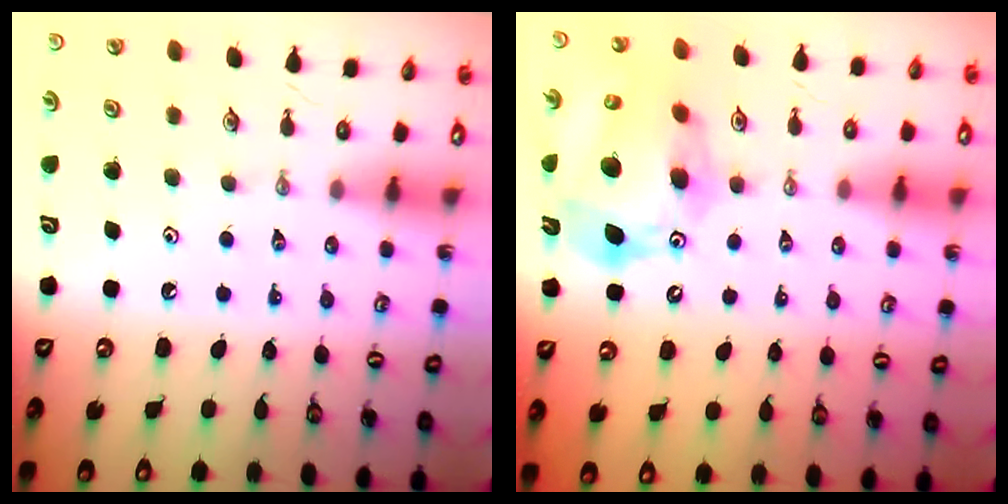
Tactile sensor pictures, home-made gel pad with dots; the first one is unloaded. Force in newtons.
{"total": 17.8, "press": 17.6, "slide": 2.5}